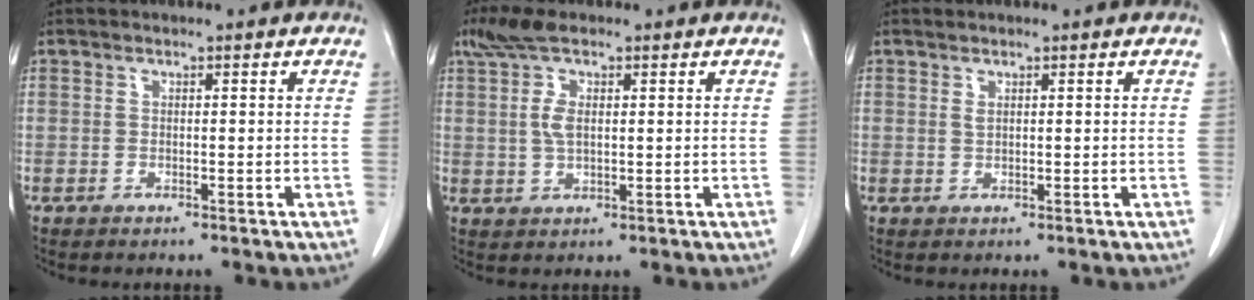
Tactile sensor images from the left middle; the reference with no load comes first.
{"total": 5.3, "force": [2.2, 2.1, 4.2], "torque": [-0.098, 0.013, 0.045]}
{"total": 0.6, "force": [0.5, 0.3, 0.3], "torque": [-0.005, -0.004, 0.009]}